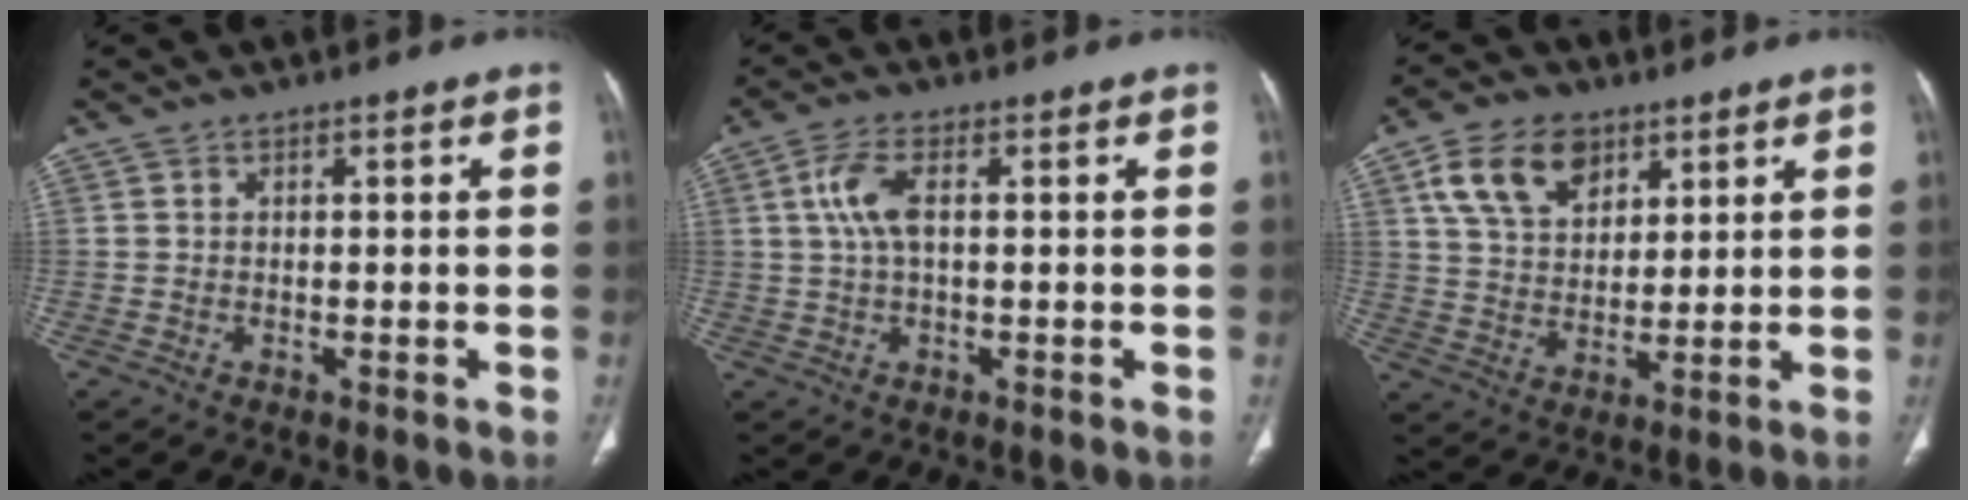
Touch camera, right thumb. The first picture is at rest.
{"total": 5.8, "force": [1.1, 2.3, 5.2], "torque": [-0.129, 0.012, 0.023]}
{"total": 11.6, "force": [5.8, 7.5, 6.7], "torque": [-0.101, -0.015, 0.112]}